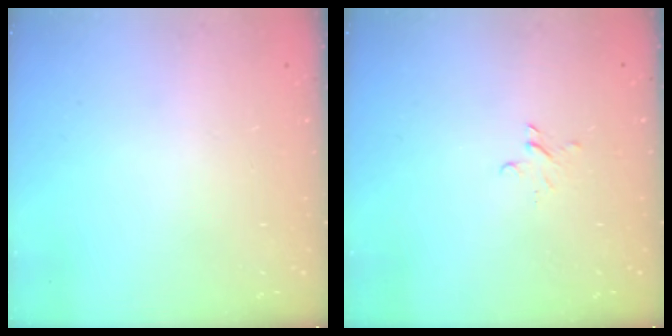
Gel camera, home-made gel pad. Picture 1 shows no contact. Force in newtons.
{"total": 2.2, "press": 2.2, "slide": 0.2}